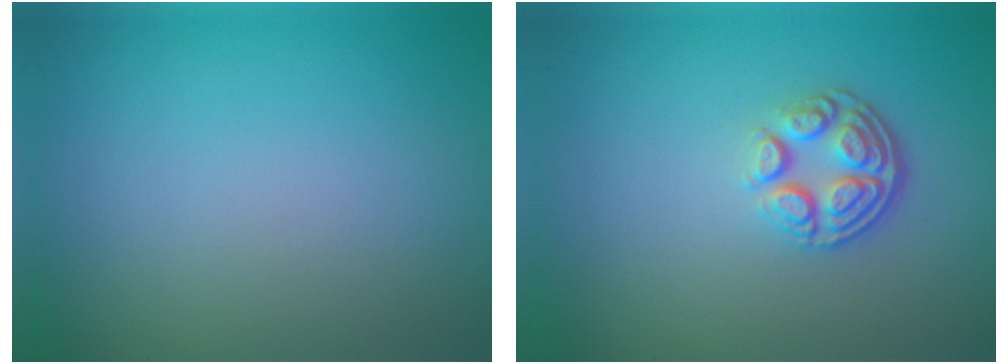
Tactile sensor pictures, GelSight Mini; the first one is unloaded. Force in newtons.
{"total": 3.7, "press": 2.7, "slide": 2.6}